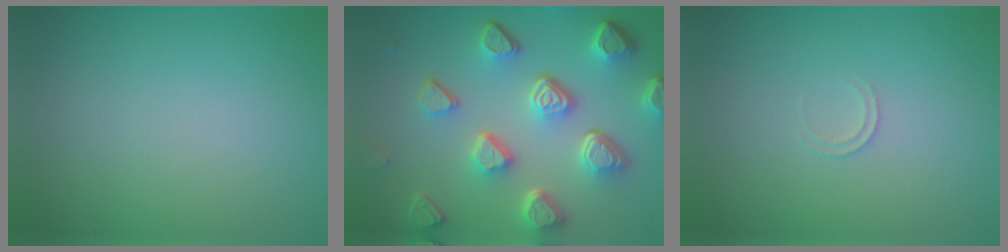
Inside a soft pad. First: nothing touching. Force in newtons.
{"total": 7.6, "press": 5.5, "slide": 5.1}
{"total": 0.7, "press": 0.7, "slide": 0.1}